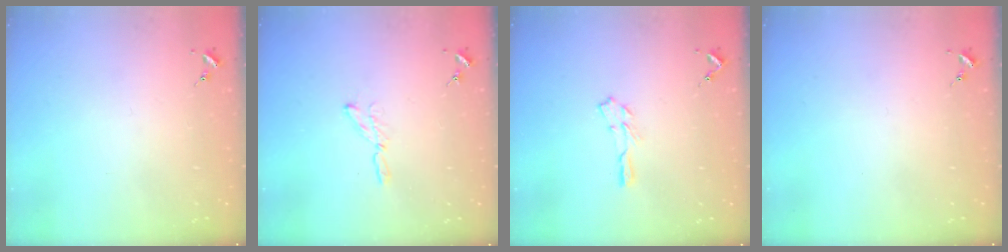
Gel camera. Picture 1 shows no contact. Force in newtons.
{"total": 3.8, "press": 3.8, "slide": 0.4}
{"total": 4.0, "press": 3.9, "slide": 0.4}
{"total": 0.0}